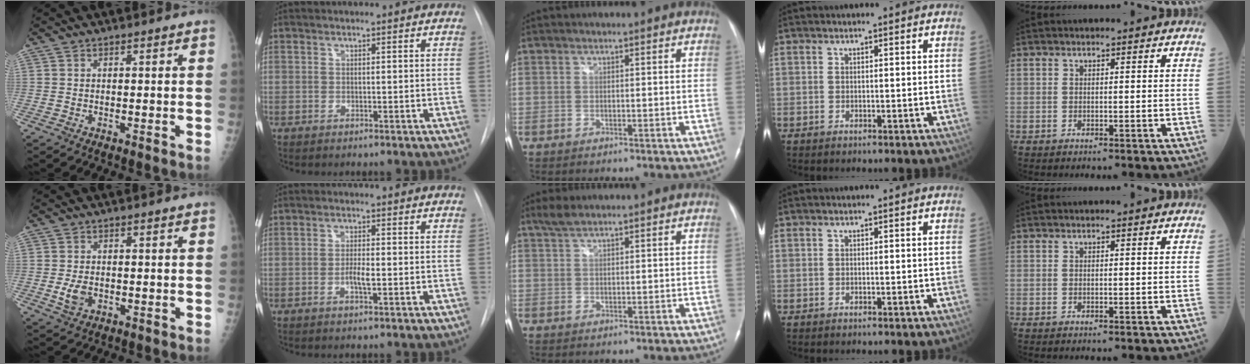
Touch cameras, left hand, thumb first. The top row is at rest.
{"thumb": {"total": 3.3, "force": [-0.6, 2.2, 2.4], "torque": [-0.047, -0.003, -0.007]}, "index": {"total": 2.5, "force": [-0.7, 0.4, 2.3], "torque": [-0.044, 0.000, -0.014]}, "middle": {"total": 2.2, "force": [1.8, 0.3, 1.2], "torque": [-0.032, 0.009, 0.039]}}